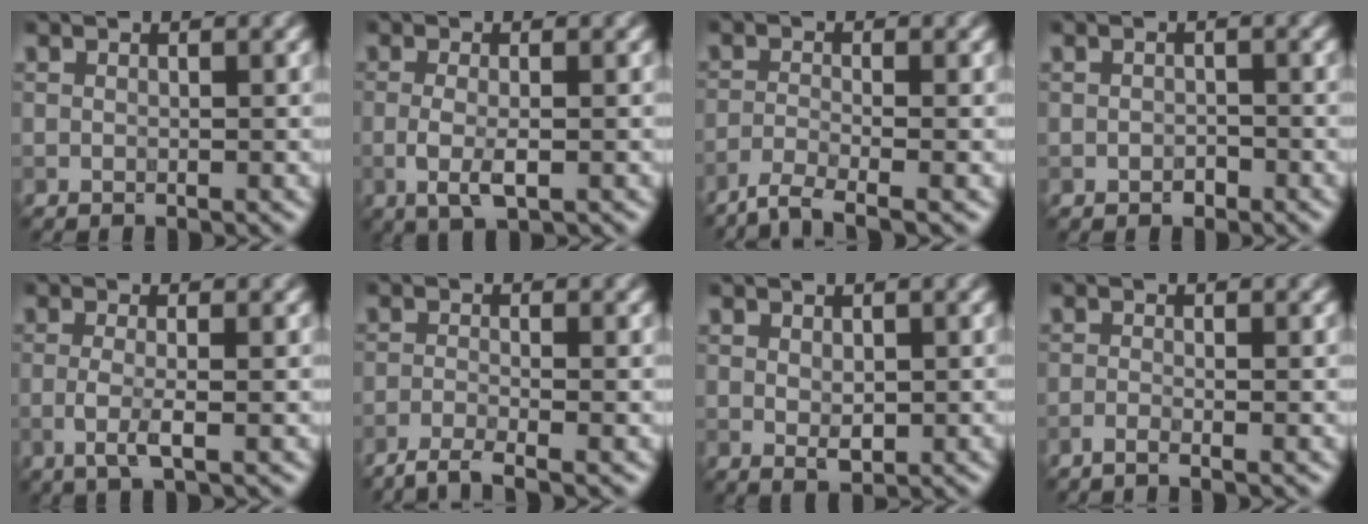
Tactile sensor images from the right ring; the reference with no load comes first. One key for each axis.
{"total": 2.7, "fx": -0.7, "fy": 0.8, "fz": 2.5, "tx": -0.059, "ty": -0.005, "tz": -0.018}
{"total": 3.3, "fx": -2.6, "fy": 0.5, "fz": 1.9, "tx": -0.036, "ty": -0.003, "tz": -0.063}
{"total": 0.8, "fx": -0.5, "fy": 0.6, "fz": 0.3, "tx": -0.004, "ty": 0.003, "tz": -0.008}
{"total": 2.4, "fx": -0.7, "fy": 0.5, "fz": 2.2, "tx": -0.049, "ty": 0.000, "tz": -0.021}
{"total": 3.0, "fx": -2.3, "fy": 0.5, "fz": 1.8, "tx": -0.036, "ty": -0.002, "tz": -0.057}
{"total": 1.8, "fx": 0.1, "fy": 1.2, "fz": 1.4, "tx": -0.025, "ty": -0.003, "tz": 0.004}
{"total": 1.4, "fx": -1.1, "fy": 0.2, "fz": 0.9, "tx": -0.017, "ty": -0.003, "tz": -0.030}